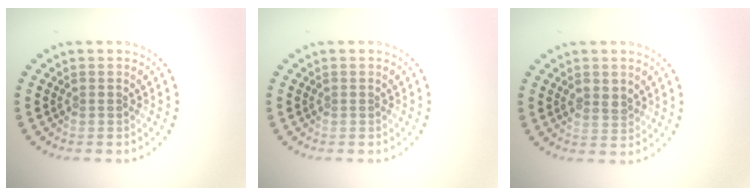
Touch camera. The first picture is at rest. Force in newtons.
{"total": 0.0}
{"total": 1.7, "press": 1.7, "slide": 0.4}